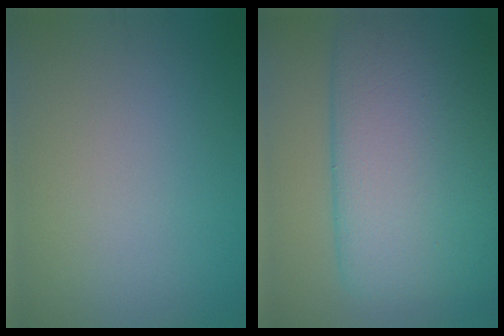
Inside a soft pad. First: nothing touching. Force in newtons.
{"total": 13.4, "press": 13.4, "slide": 0.4}